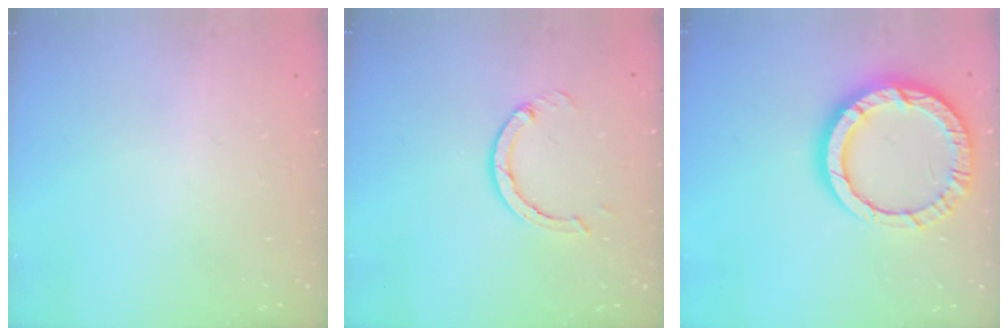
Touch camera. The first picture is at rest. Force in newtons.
{"total": 3.7, "press": 3.7, "slide": 0.1}
{"total": 14.0, "press": 14.0, "slide": 1.3}